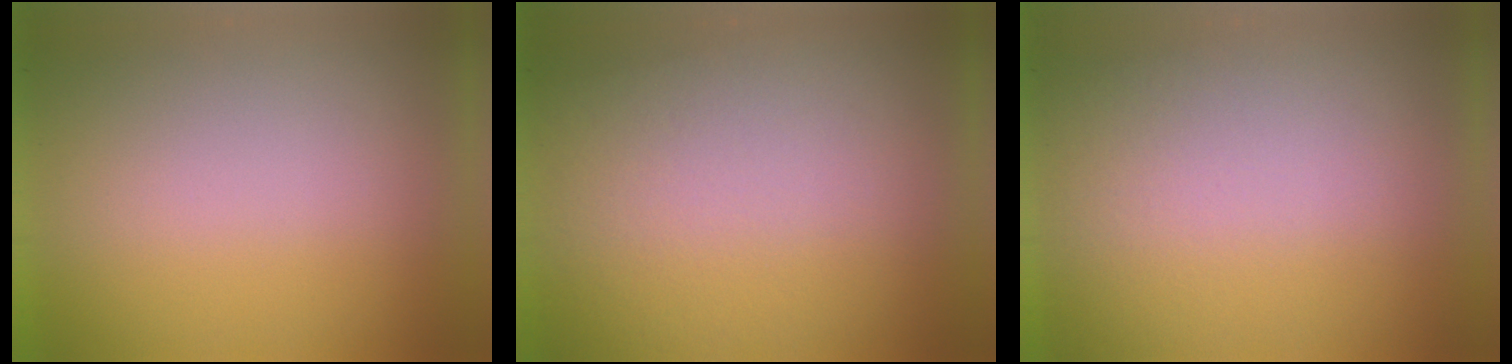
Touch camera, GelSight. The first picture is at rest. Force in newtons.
{"total": 2.6}
{"total": 1.4}